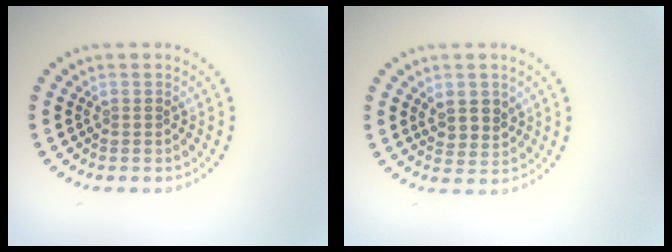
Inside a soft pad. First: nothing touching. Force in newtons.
{"total": 2.5, "press": 2.3, "slide": 0.8}